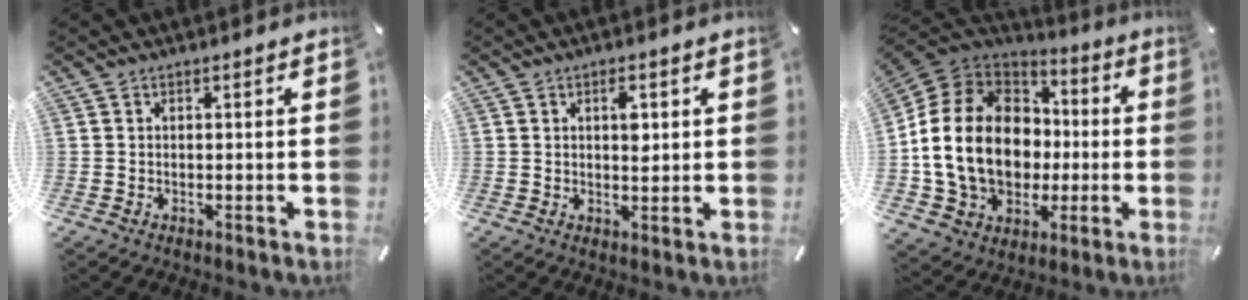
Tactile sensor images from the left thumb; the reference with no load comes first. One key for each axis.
{"total": 3.4, "fx": 1.0, "fy": 1.8, "fz": 2.8, "tx": -0.028, "ty": -0.007, "tz": 0.009}
{"total": 20.9, "fx": -1.4, "fy": 16.0, "fz": 13.3, "tx": -0.311, "ty": 0.015, "tz": -0.019}